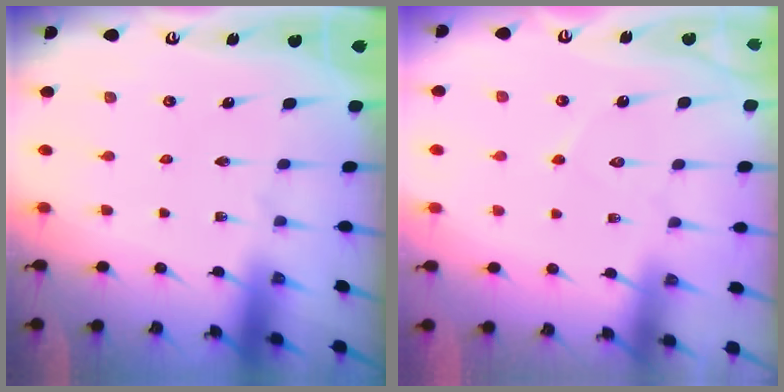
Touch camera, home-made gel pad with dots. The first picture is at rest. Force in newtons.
{"total": 4.1, "press": 4.1, "slide": 0.2}